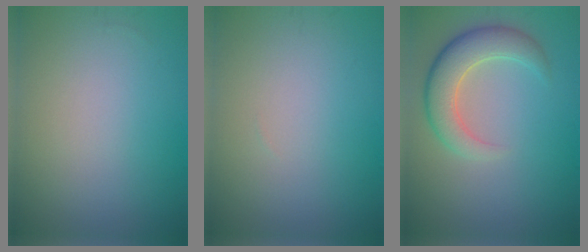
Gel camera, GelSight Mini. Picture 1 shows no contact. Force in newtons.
{"total": 0.0}
{"total": 4.9, "press": 4.9, "slide": 0.6}